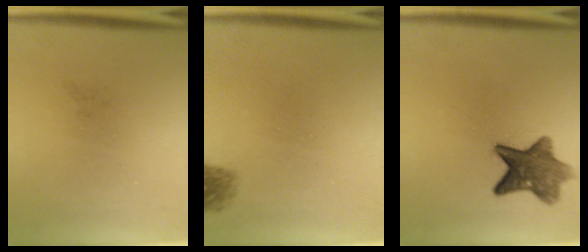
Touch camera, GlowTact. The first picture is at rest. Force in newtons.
{"total": 1.6}
{"total": 8.3}